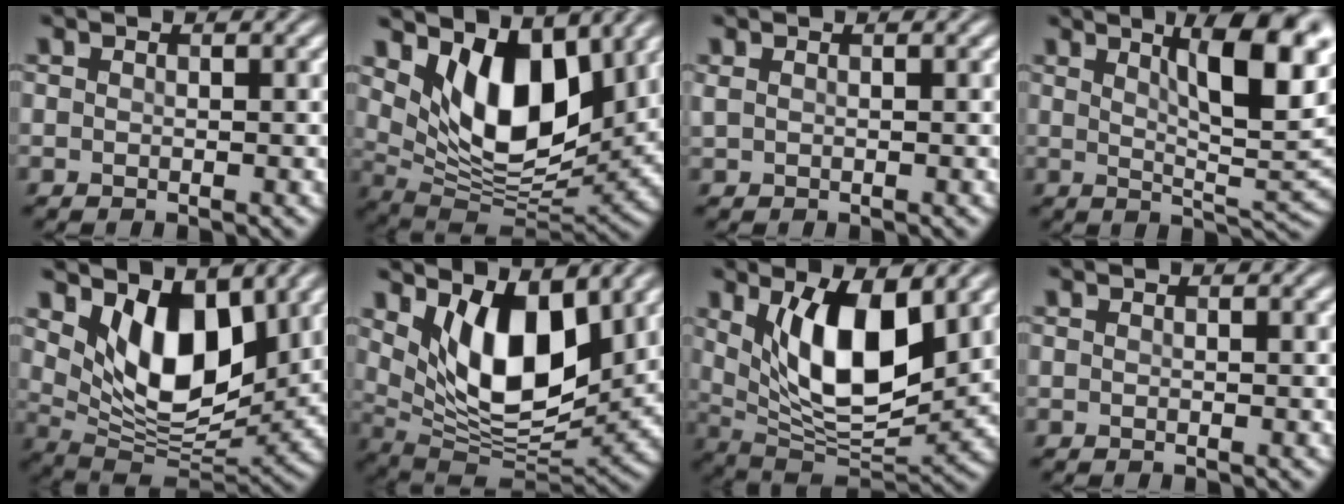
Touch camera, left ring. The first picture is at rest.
{"total": 10.0, "force": [4.3, 5.2, 7.4], "torque": [-0.129, -0.019, 0.074]}
{"total": 0.6, "force": [0.3, 0.2, 0.4], "torque": [-0.012, 0.002, 0.008]}
{"total": 9.9, "force": [4.1, 2.4, 8.7], "torque": [-0.110, 0.008, 0.066]}
{"total": 9.0, "force": [3.7, 4.7, 6.7], "torque": [-0.121, -0.020, 0.060]}
{"total": 10.3, "force": [3.8, 4.8, 8.3], "torque": [-0.139, -0.022, 0.066]}
{"total": 10.0, "force": [2.9, 4.2, 8.6], "torque": [-0.146, -0.019, 0.053]}
{"total": 0.0}